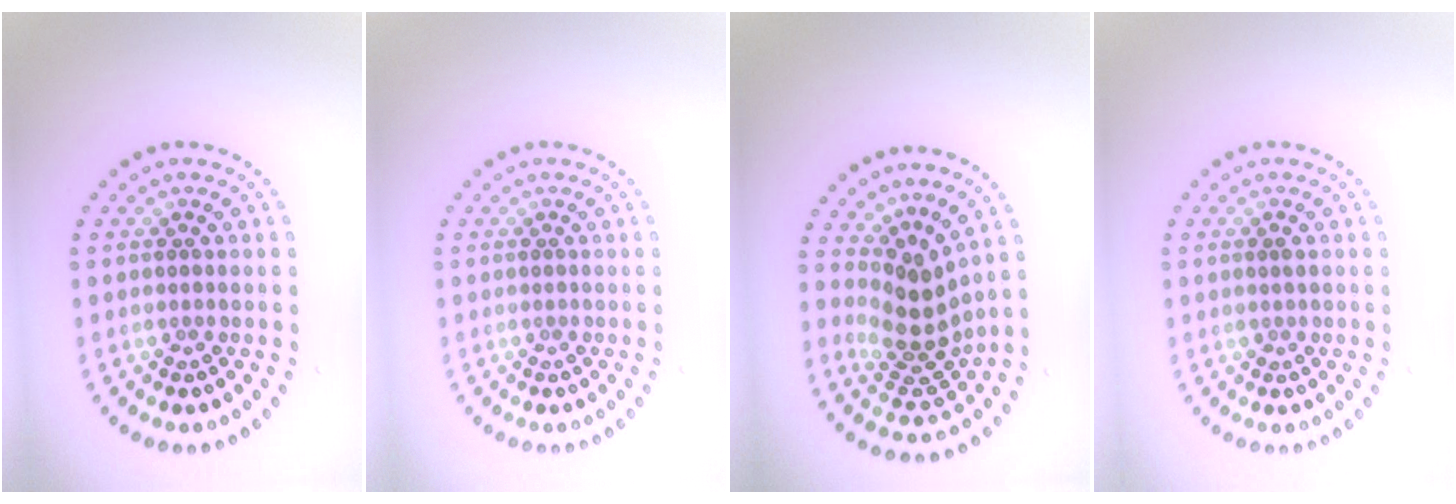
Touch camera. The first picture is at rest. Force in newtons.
{"total": 0.0}
{"total": 3.9, "press": 2.7, "slide": 2.7}
{"total": 0.7, "press": 0.7, "slide": 0.1}